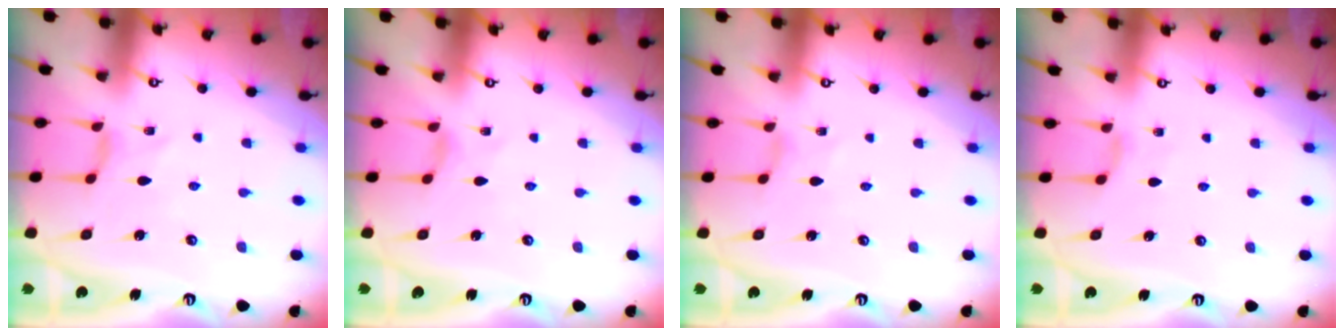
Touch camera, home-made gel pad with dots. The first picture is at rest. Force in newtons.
{"total": 0.0}
{"total": 0.0}
{"total": 1.9, "press": 1.9, "slide": 0.4}